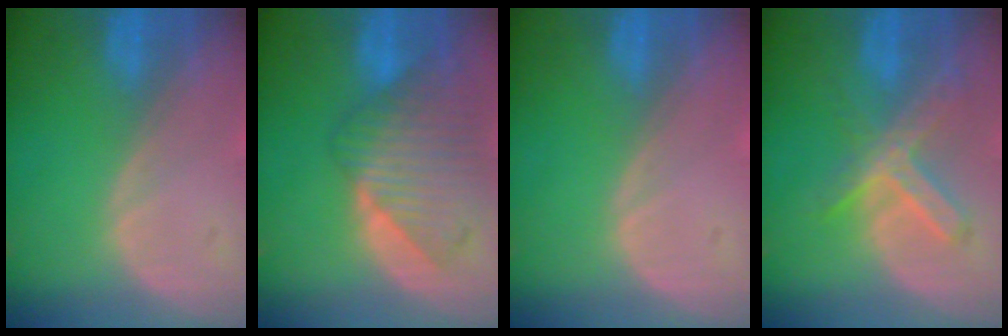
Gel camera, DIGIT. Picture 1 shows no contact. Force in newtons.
{"total": 9.8, "press": 8.6, "slide": 4.8}
{"total": 0.5, "press": 0.1, "slide": 0.5}
{"total": 7.0, "press": 6.1, "slide": 3.6}